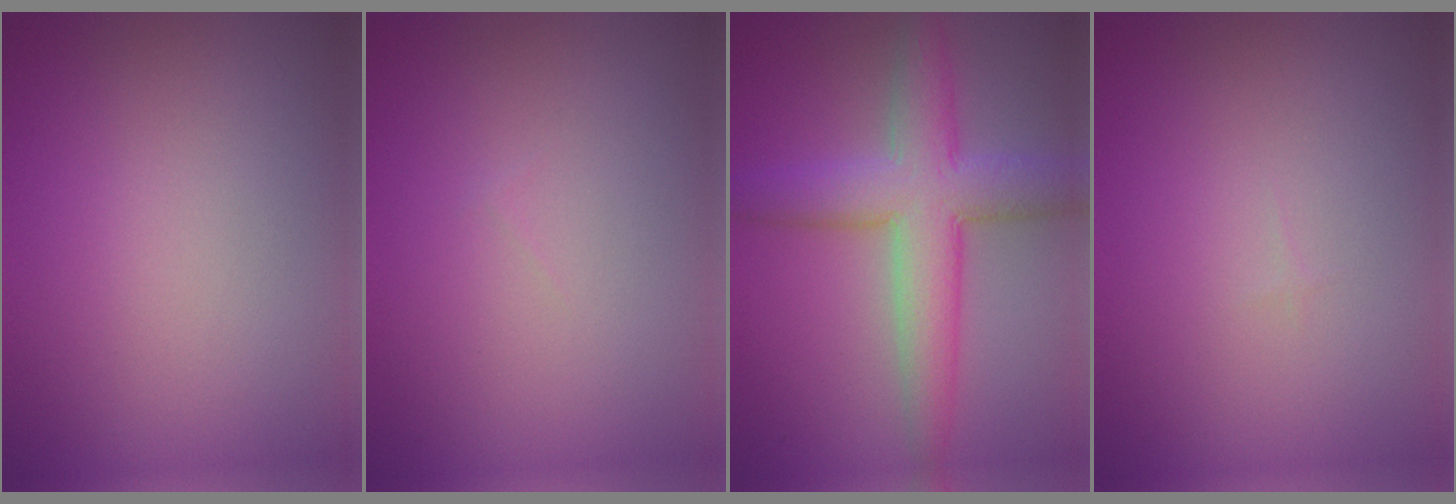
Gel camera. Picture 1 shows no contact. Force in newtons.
{"total": 0.0}
{"total": 6.7, "press": 6.7, "slide": 0.2}
{"total": 0.0}